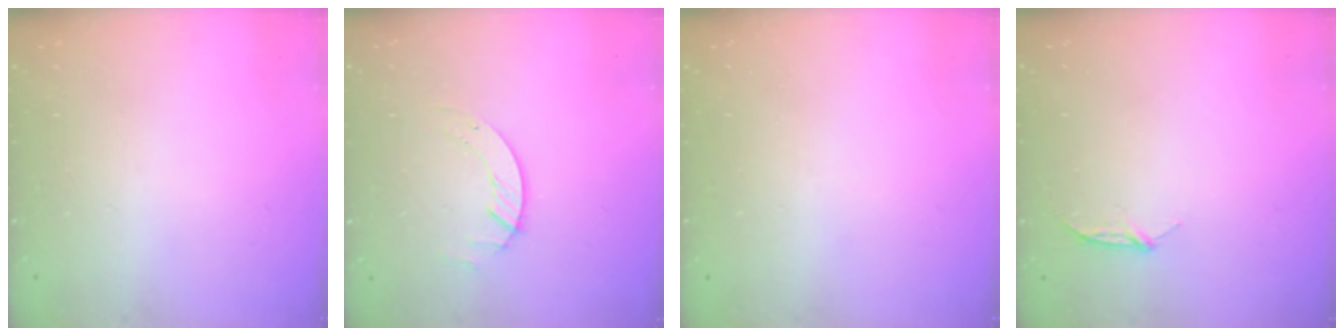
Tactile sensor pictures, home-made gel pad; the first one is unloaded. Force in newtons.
{"total": 2.0, "press": 2.0, "slide": 0.2}
{"total": 0.0}
{"total": 5.1, "press": 5.1, "slide": 0.6}